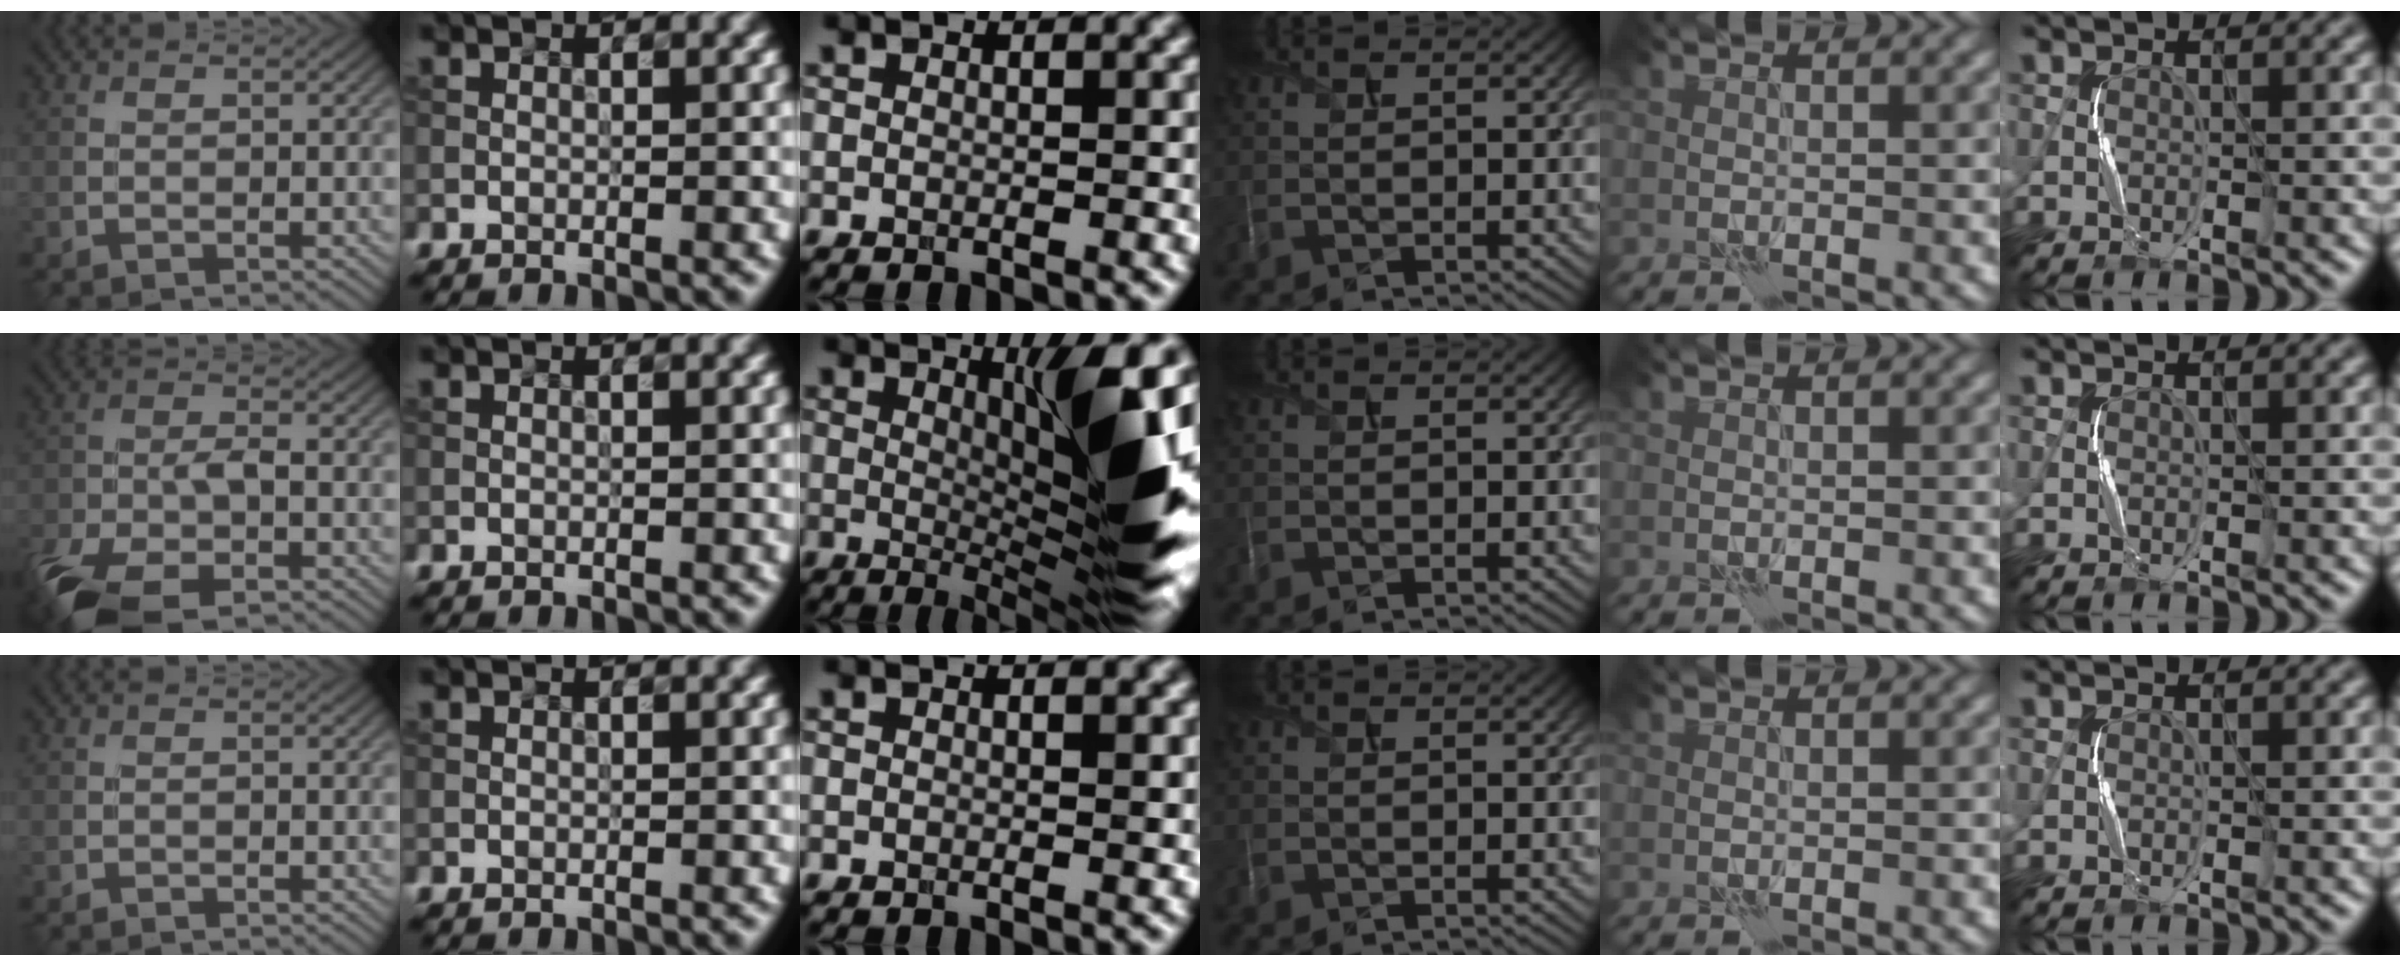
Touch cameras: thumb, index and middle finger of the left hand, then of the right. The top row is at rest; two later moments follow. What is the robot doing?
{"motion": "squeeze", "object": "paper clamp"}